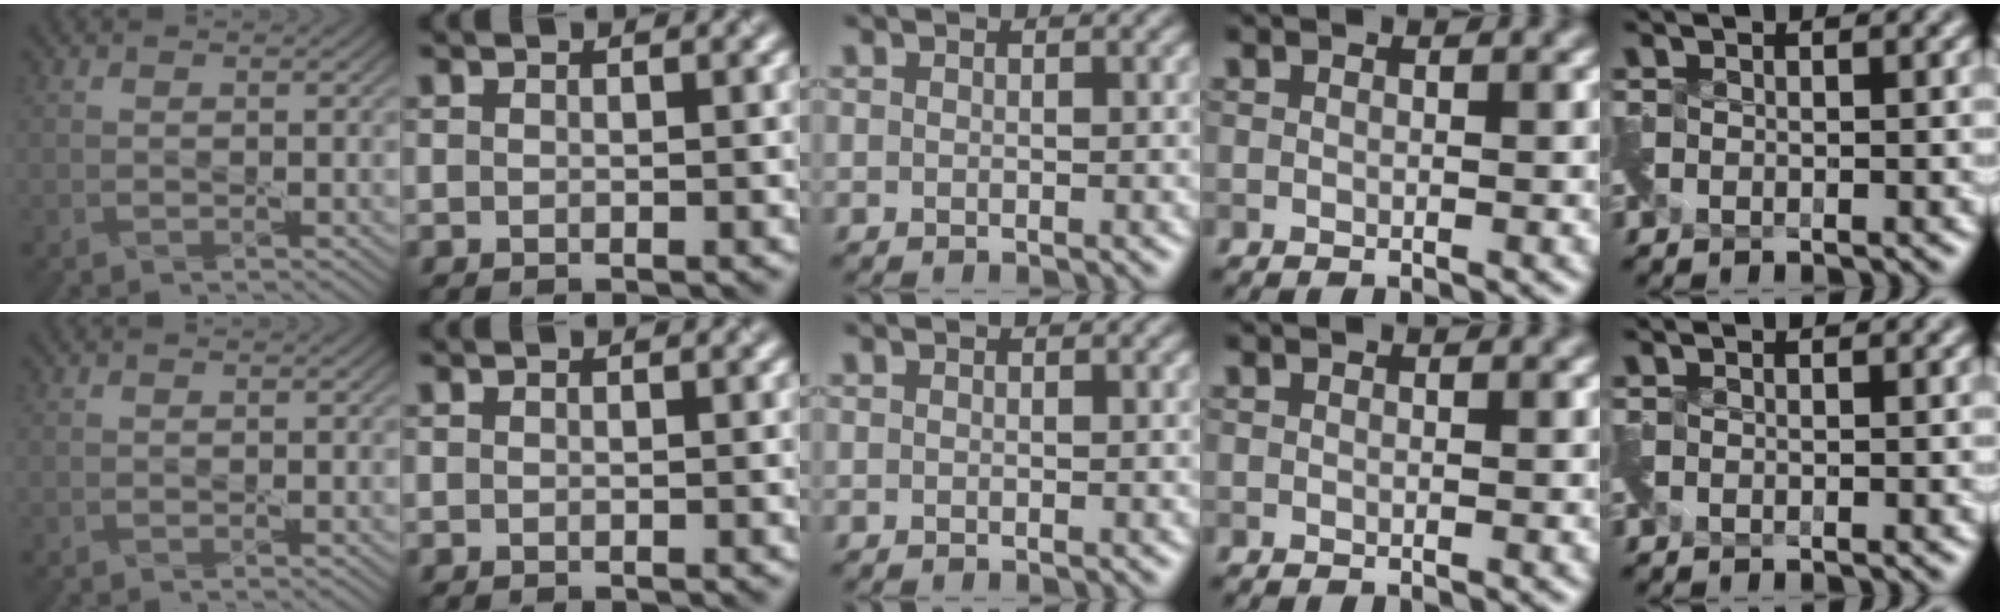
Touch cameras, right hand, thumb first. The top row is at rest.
{}